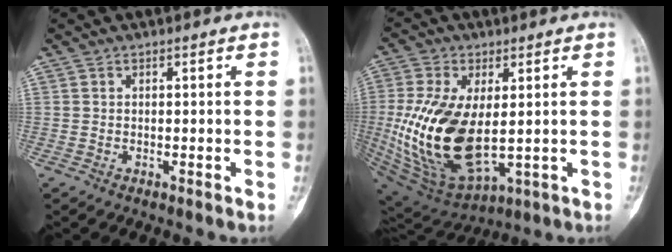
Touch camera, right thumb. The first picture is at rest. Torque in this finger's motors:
{"motor_torque": [2.28, 1.61, 1.34, -1.35, 0.42]}